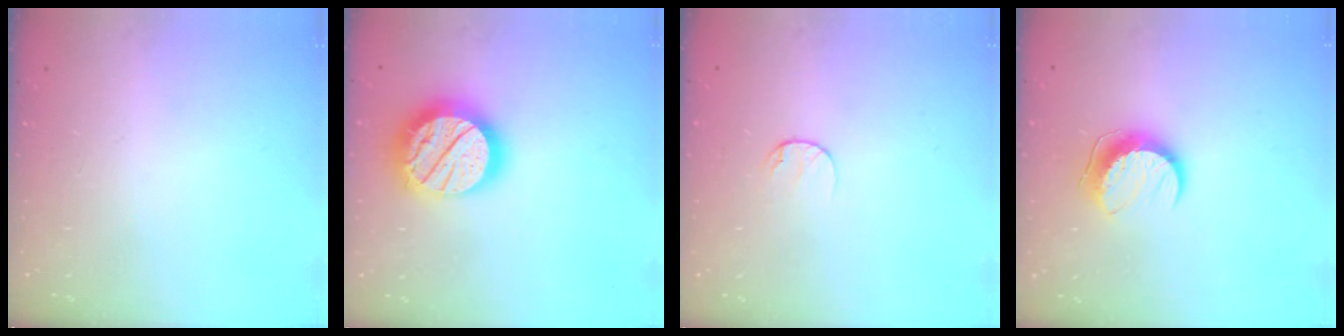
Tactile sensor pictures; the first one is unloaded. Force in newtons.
{"total": 22.6, "press": 22.6, "slide": 1.8}
{"total": 6.3, "press": 6.3, "slide": 0.6}
{"total": 9.8, "press": 9.8, "slide": 0.5}